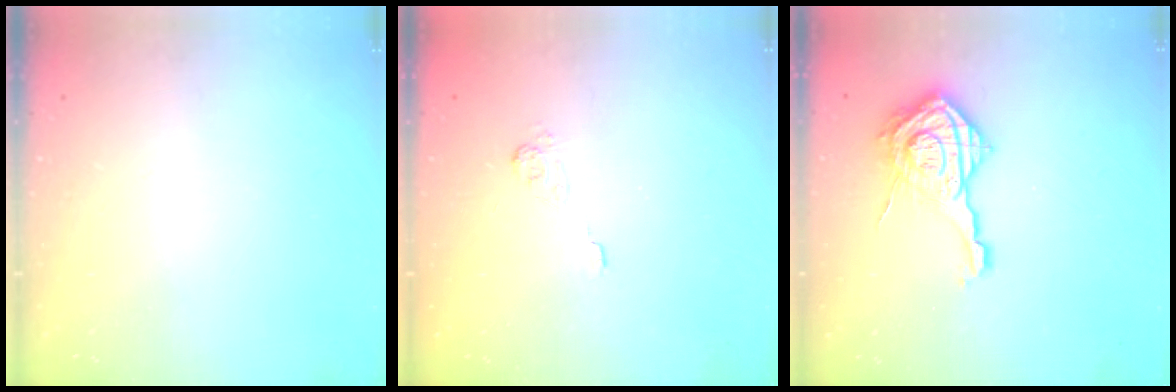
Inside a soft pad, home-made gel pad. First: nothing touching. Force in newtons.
{"total": 1.9, "press": 1.3, "slide": 1.3}
{"total": 15.2, "press": 15.2, "slide": 1.0}